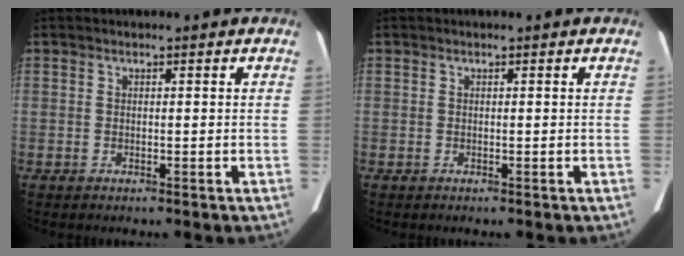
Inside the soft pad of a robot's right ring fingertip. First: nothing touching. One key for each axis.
{"total": 0.0}